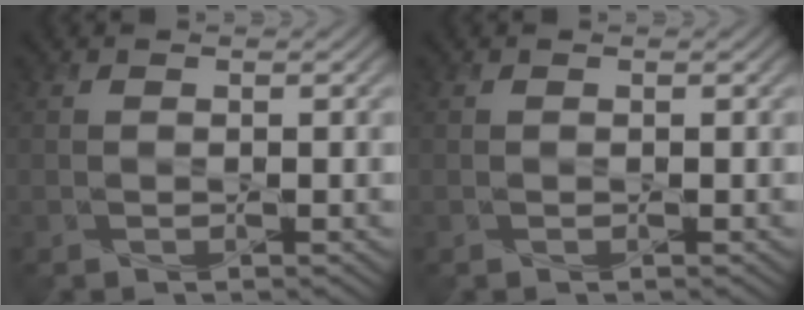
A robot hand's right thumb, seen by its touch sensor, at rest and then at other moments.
{"total": 0.0}